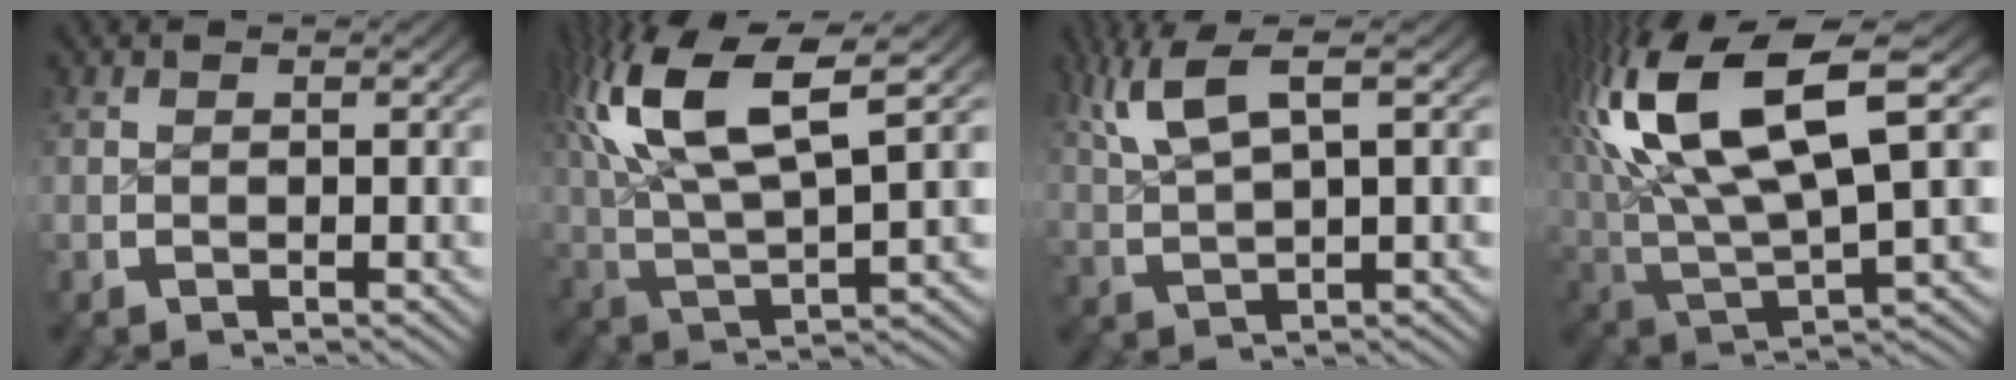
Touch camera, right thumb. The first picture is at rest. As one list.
[{"total": 10.7, "force": [3.2, 5.5, 8.6], "torque": [-0.183, -0.008, 0.059]}, {"total": 5.8, "force": [2.7, 2.5, 4.5], "torque": [-0.085, 0.006, 0.057]}, {"total": 14.6, "force": [2.1, 8.0, 12.1], "torque": [-0.268, -0.031, 0.057]}]